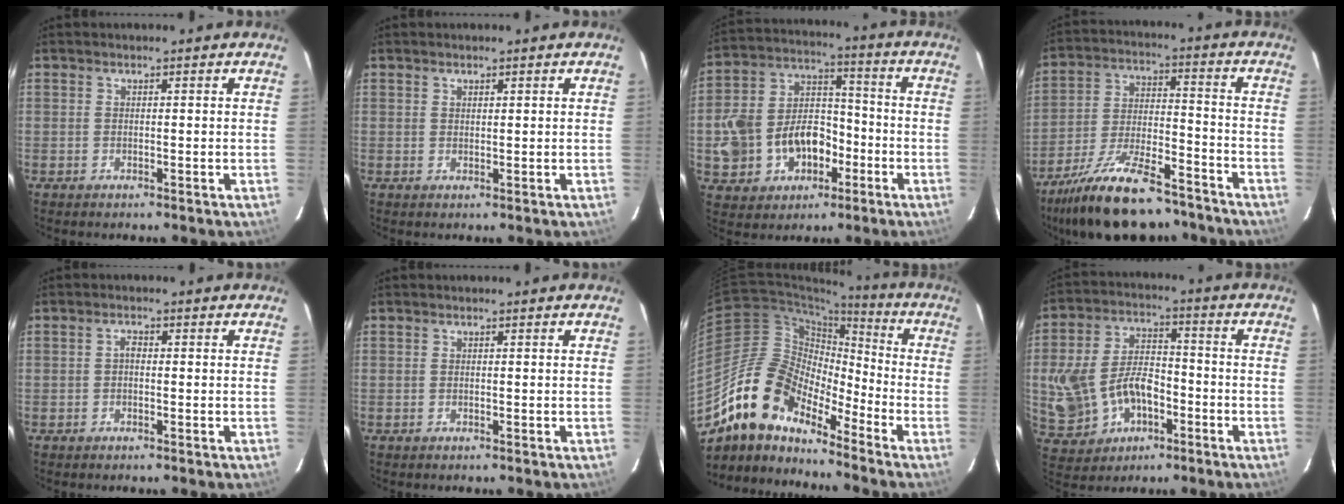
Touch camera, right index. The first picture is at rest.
{"total": 0.7, "force": [0.7, 0.3, 0.2], "torque": [-0.004, 0.001, 0.012]}
{"total": 16.1, "force": [-4.9, 12.6, 8.8], "torque": [-0.215, 0.041, -0.060]}
{"total": 20.6, "force": [-16.7, 6.2, 10.4], "torque": [-0.199, -0.021, -0.265]}
{"total": 1.0, "force": [-0.3, 0.7, 0.7], "torque": [-0.013, 0.006, -0.006]}
{"total": 0.0}
{"total": 15.5, "force": [-12.4, 6.0, 7.1], "torque": [-0.124, 0.007, -0.243]}
{"total": 15.6, "force": [-4.4, 10.8, 10.3], "torque": [-0.242, 0.015, -0.054]}